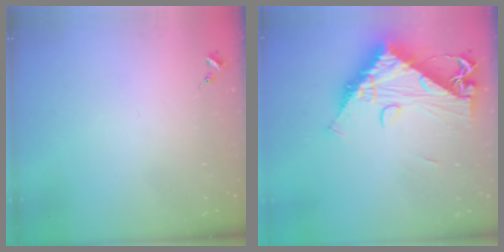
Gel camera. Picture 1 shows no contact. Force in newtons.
{"total": 15.5, "press": 15.5, "slide": 1.5}